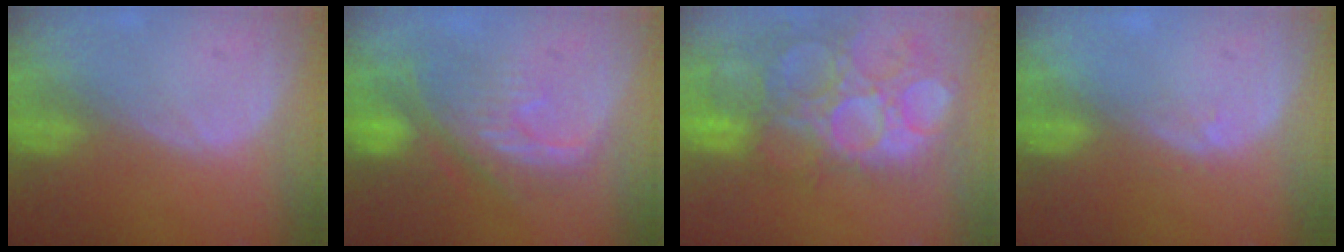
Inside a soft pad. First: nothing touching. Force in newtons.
{"total": 10.2, "press": 8.9, "slide": 4.9}
{"total": 15.0, "press": 12.6, "slide": 8.1}
{"total": 1.0, "press": 0.7, "slide": 0.7}